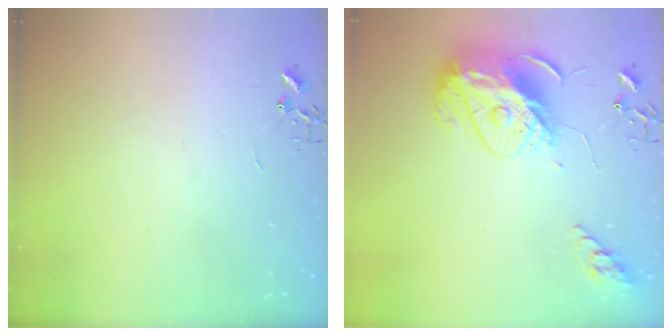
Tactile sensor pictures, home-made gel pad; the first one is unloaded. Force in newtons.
{"total": 16.5, "press": 16.4, "slide": 1.3}